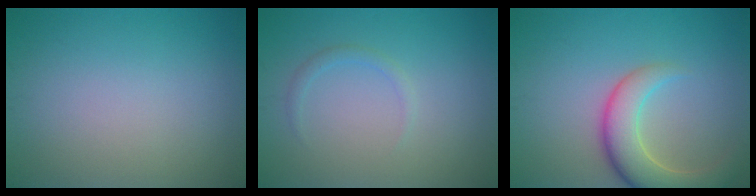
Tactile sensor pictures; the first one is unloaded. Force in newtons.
{"total": 1.0, "press": 1.0, "slide": 0.0}
{"total": 6.1, "press": 6.0, "slide": 0.6}